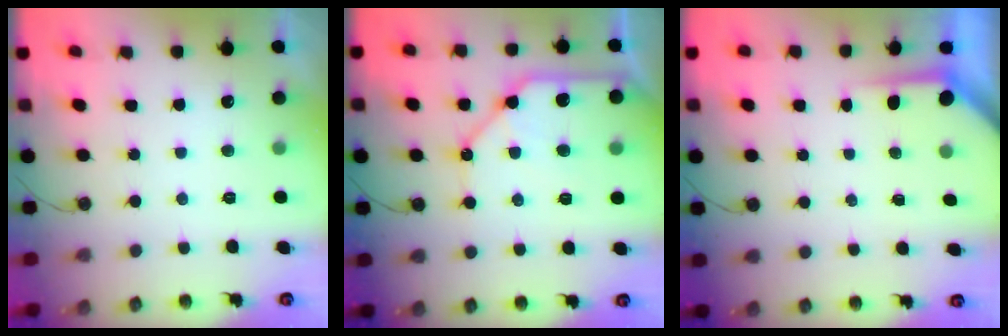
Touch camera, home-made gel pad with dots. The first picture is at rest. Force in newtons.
{"total": 14.7, "press": 14.6, "slide": 1.6}
{"total": 3.7, "press": 3.7, "slide": 0.3}